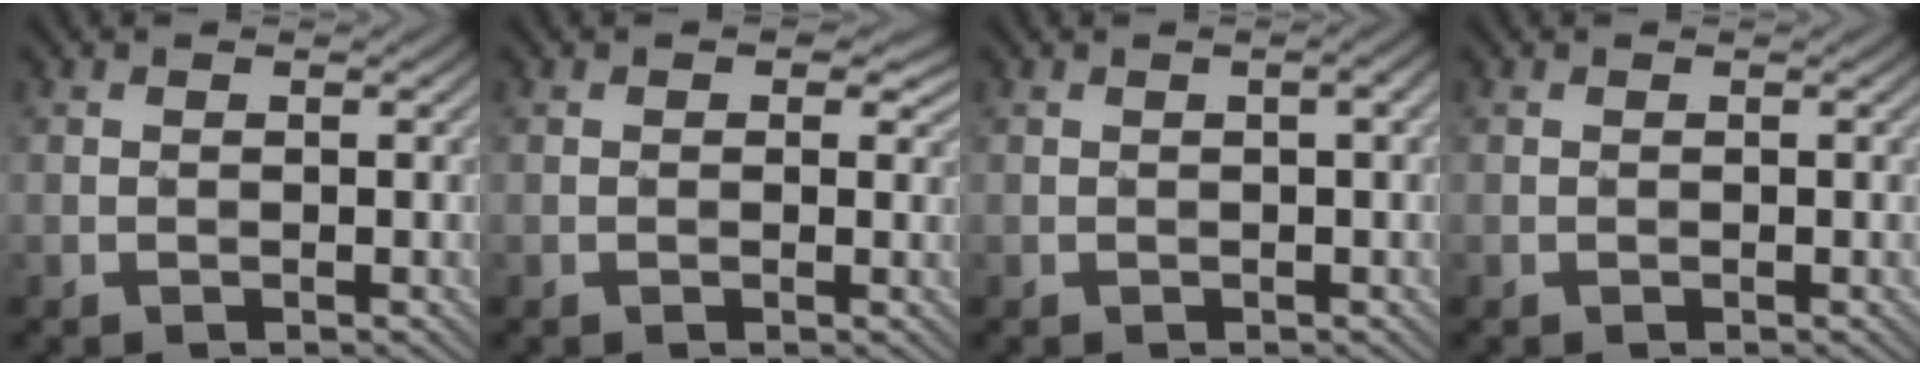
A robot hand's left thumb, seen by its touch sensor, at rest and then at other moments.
{"total": 2.2, "force": [0.8, 1.4, 1.5], "torque": [-0.025, -0.003, 0.009]}
{"total": 2.0, "force": [0.2, 0.2, 2.0], "torque": [-0.030, 0.007, 0.004]}
{"total": 0.0}